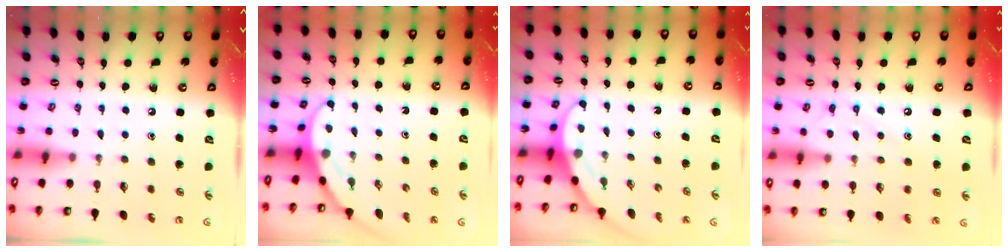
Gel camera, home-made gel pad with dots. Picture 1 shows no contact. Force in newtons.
{"total": 3.2, "press": 3.2, "slide": 0.1}
{"total": 3.1, "press": 3.1, "slide": 0.1}
{"total": 8.8, "press": 8.8, "slide": 0.7}